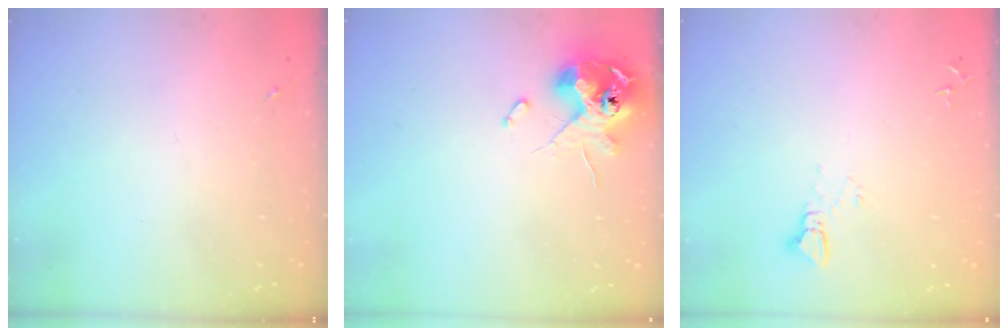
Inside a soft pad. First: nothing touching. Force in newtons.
{"total": 11.6, "press": 11.4, "slide": 2.1}
{"total": 3.7, "press": 3.7, "slide": 0.3}